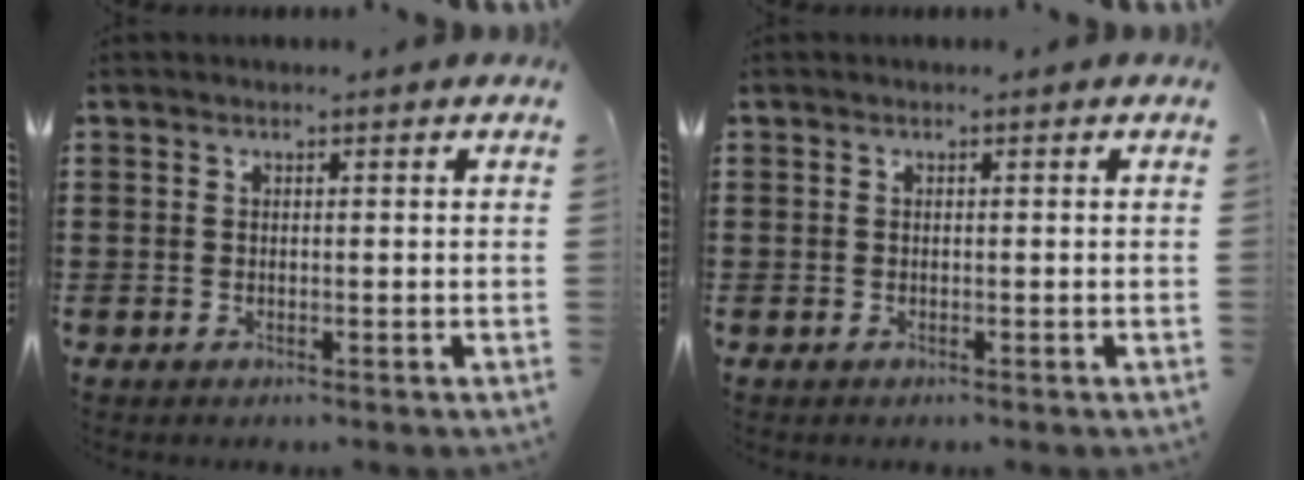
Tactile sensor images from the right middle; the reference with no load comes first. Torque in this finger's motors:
{"motor_torque": [-0.12, -0.20, -0.01, 0.01]}